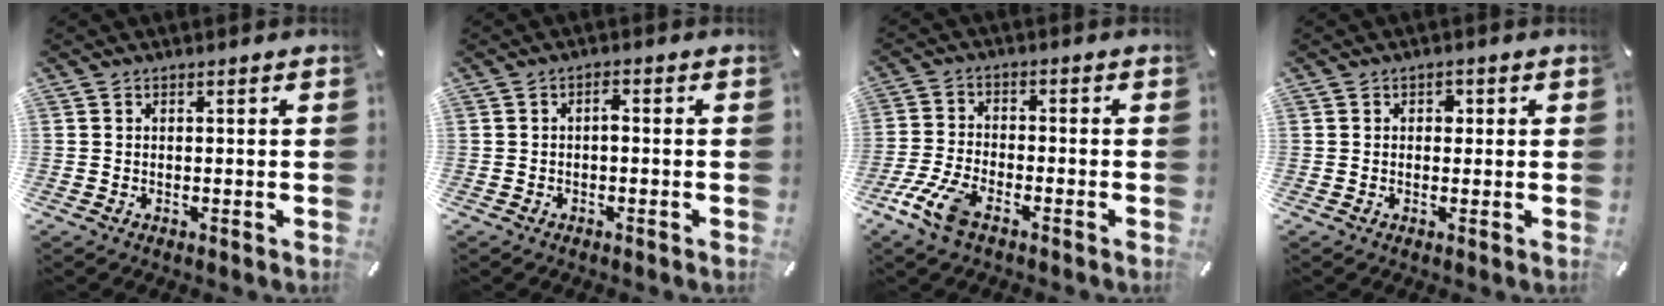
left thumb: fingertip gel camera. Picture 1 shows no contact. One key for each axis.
{"total": 1.8, "fx": -0.5, "fy": 0.7, "fz": 1.5, "tx": -0.032, "ty": 0.005, "tz": -0.012}
{"total": 8.4, "fx": -5.1, "fy": 3.8, "fz": 5.5, "tx": -0.135, "ty": 0.007, "tz": -0.098}
{"total": 1.7, "fx": 0.2, "fy": 1.5, "fz": 0.9, "tx": 0.004, "ty": -0.001, "tz": -0.006}